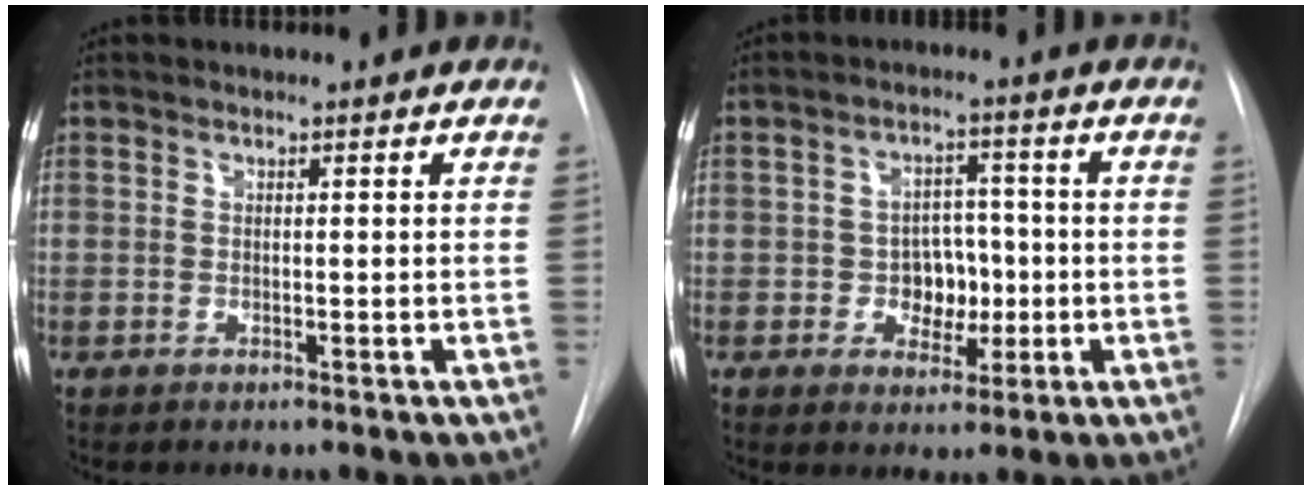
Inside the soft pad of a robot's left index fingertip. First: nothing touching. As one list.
[{"total": 5.6, "force": [-1.0, 4.3, 3.5], "torque": [-0.047, 0.014, -0.010]}]